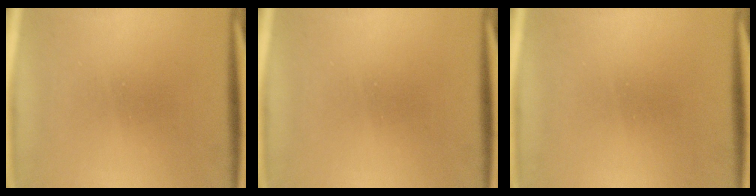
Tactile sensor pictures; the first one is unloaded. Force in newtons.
{"total": 0.0}
{"total": 1.6}